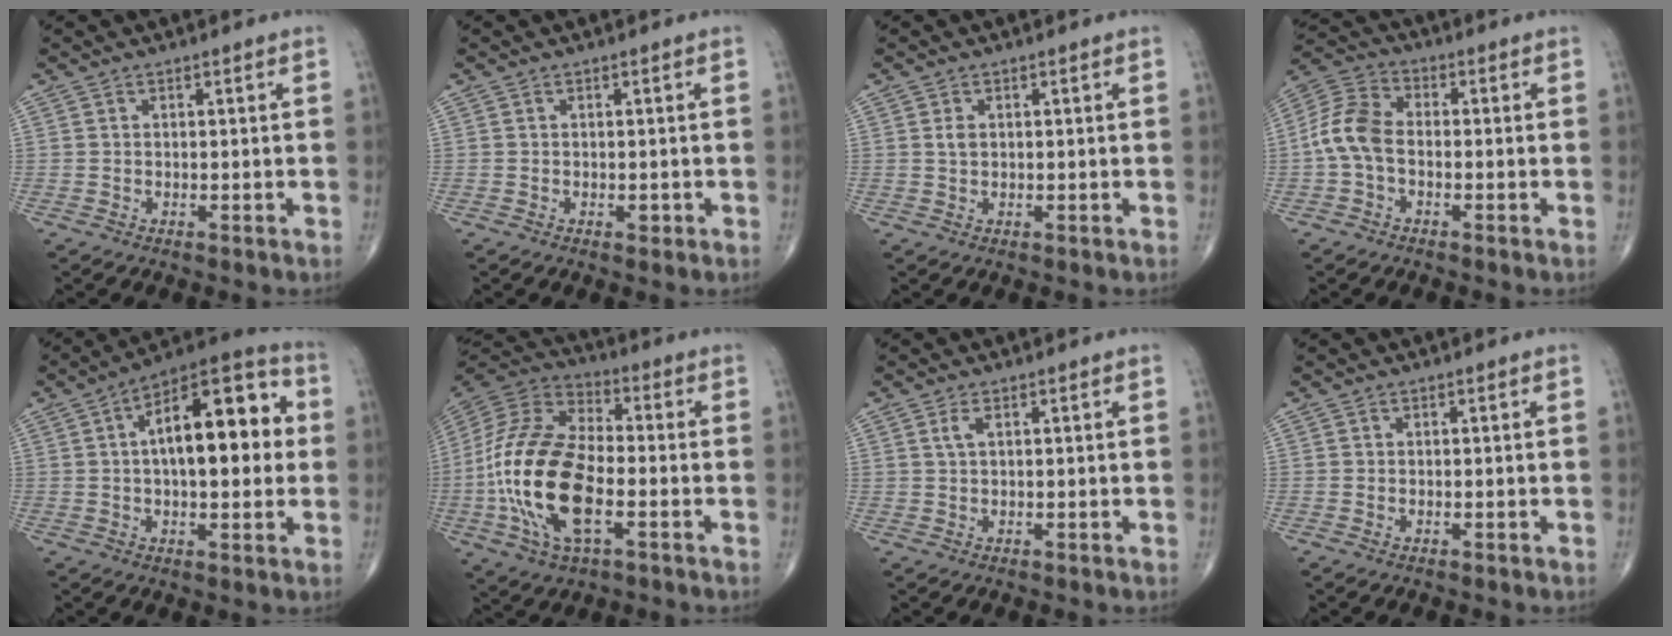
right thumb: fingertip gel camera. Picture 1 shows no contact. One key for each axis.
{"total": 1.6, "fx": -0.5, "fy": 0.8, "fz": 1.2, "tx": -0.016, "ty": -0.001, "tz": -0.007}
{"total": 1.4, "fx": 0.3, "fy": 0.9, "fz": 1.0, "tx": -0.015, "ty": 0.000, "tz": 0.007}
{"total": 8.5, "fx": -1.3, "fy": 5.4, "fz": 6.4, "tx": -0.129, "ty": 0.025, "tz": -0.039}
{"total": 19.1, "fx": 2.5, "fy": 8.5, "fz": 16.9, "tx": -0.225, "ty": 0.031, "tz": 0.027}
{"total": 22.5, "fx": -4.8, "fy": 10.8, "fz": 19.1, "tx": -0.401, "ty": 0.013, "tz": -0.090}
{"total": 1.6, "fx": 0.7, "fy": 0.6, "fz": 1.3, "tx": -0.033, "ty": 0.005, "tz": 0.018}
{"total": 0.0}